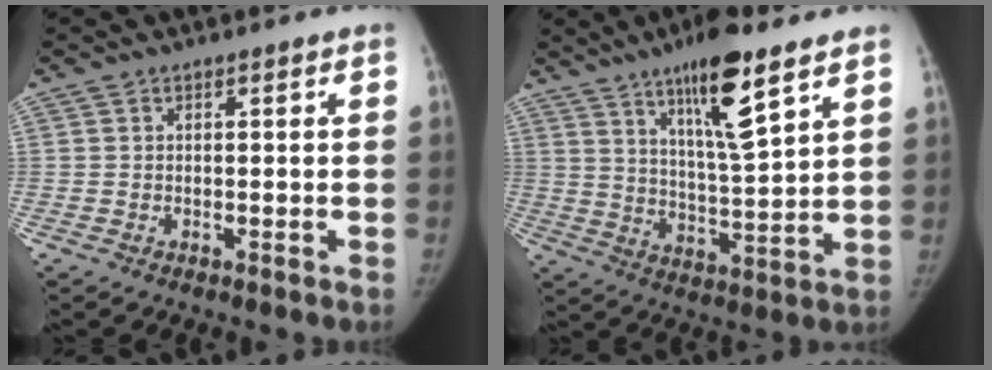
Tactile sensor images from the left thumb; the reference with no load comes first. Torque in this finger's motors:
{"motor_torque": [0.61, -0.13, 1.38, -1.33, 0.48]}